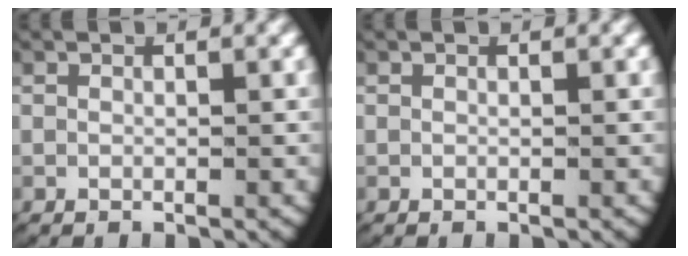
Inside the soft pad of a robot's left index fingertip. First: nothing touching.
{"total": 0.0}